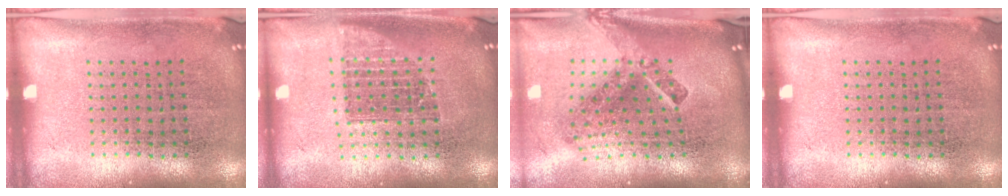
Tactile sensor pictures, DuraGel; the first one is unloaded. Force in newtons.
{"total": 1.4, "press": 1.1, "slide": 0.8}
{"total": 2.9, "press": 1.8, "slide": 2.3}
{"total": 0.0}